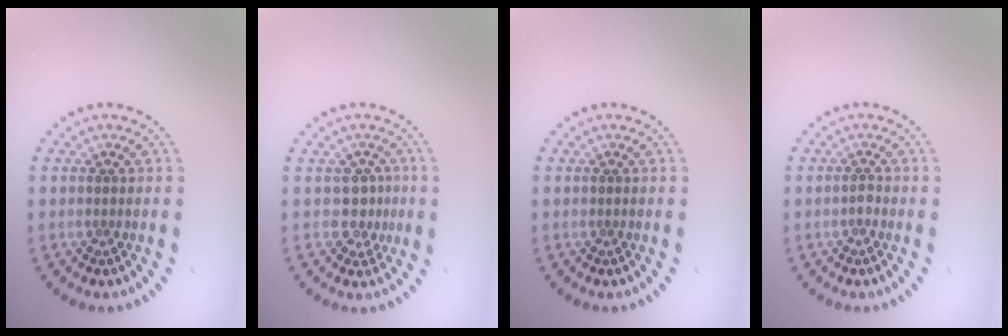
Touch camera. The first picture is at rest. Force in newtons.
{"total": 2.0, "press": 1.5, "slide": 1.3}
{"total": 0.0}
{"total": 0.5, "press": 0.4, "slide": 0.3}